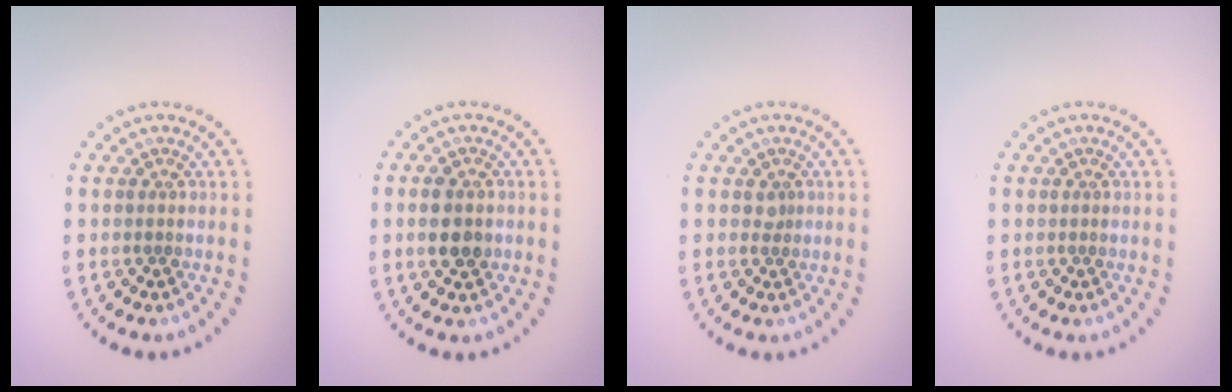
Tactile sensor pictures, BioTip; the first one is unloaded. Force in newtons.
{"total": 3.0, "press": 3.0, "slide": 0.2}
{"total": 0.7, "press": 0.5, "slide": 0.5}
{"total": 0.0}